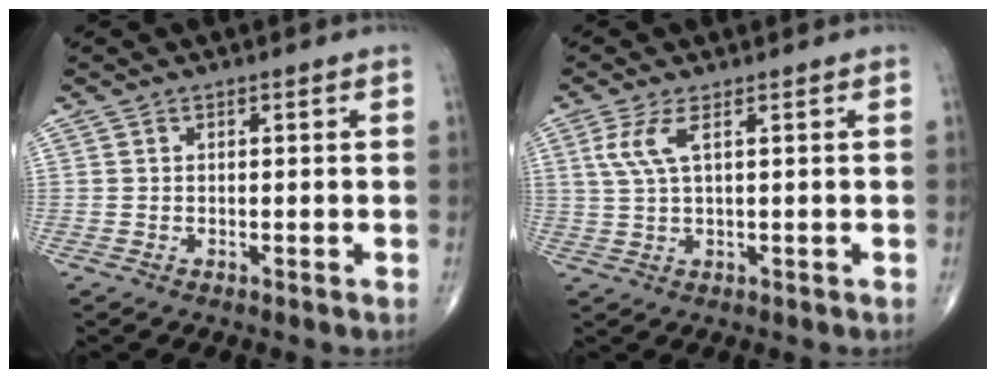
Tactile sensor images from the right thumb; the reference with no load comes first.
{"total": 4.4, "force": [1.6, 1.0, 4.0], "torque": [-0.109, 0.003, 0.040]}